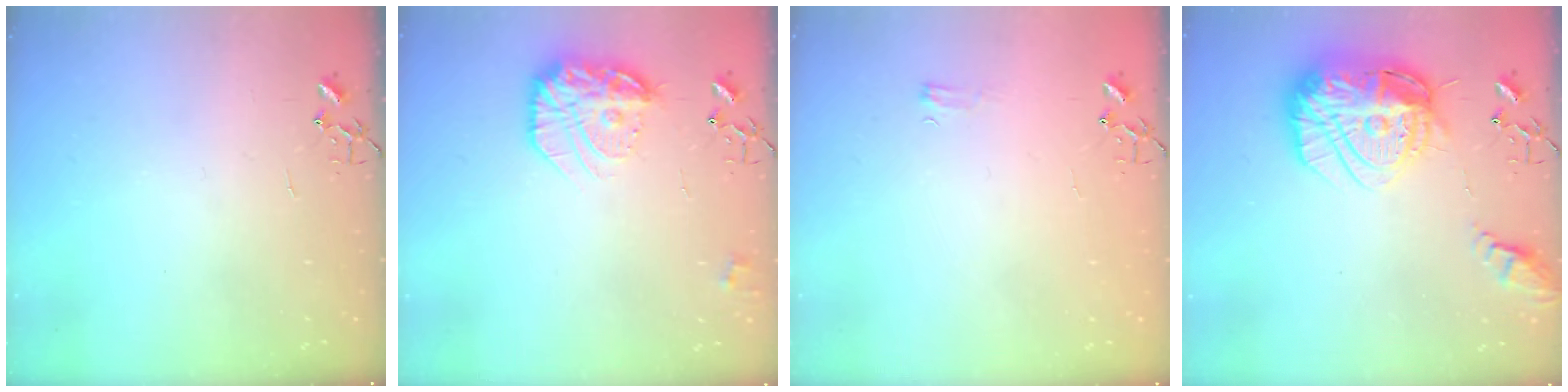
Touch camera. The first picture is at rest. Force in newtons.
{"total": 17.7, "press": 17.6, "slide": 1.0}
{"total": 3.7, "press": 3.6, "slide": 0.6}
{"total": 22.9, "press": 22.7, "slide": 2.3}